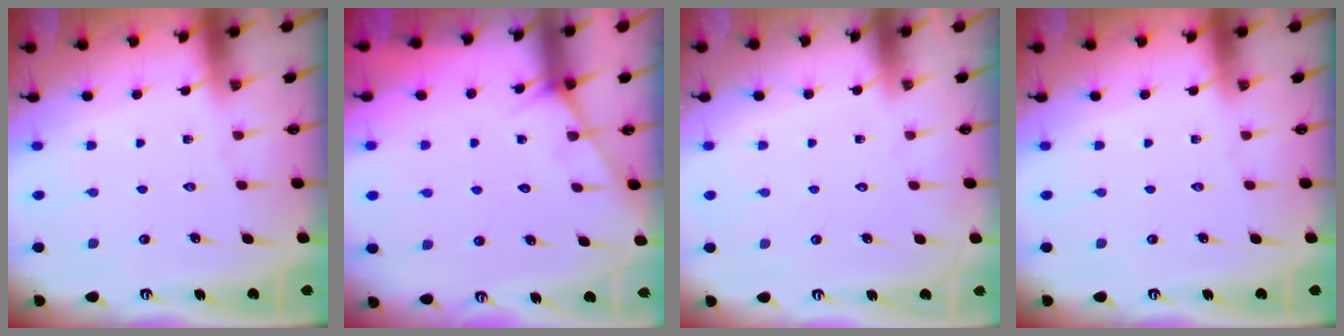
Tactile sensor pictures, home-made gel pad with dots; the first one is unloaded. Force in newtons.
{"total": 5.2, "press": 5.2, "slide": 0.5}
{"total": 1.7, "press": 1.7, "slide": 0.1}
{"total": 0.0}